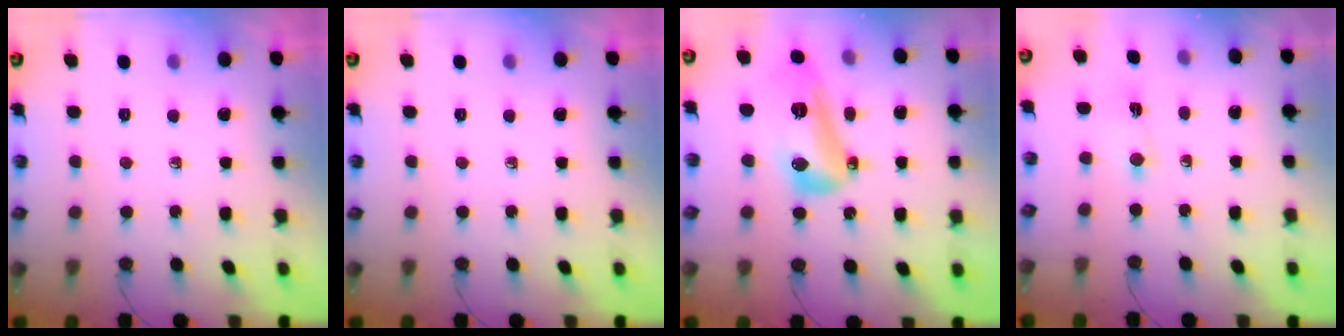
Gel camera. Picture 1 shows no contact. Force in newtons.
{"total": 0.0}
{"total": 15.2, "press": 15.1, "slide": 2.0}
{"total": 2.8, "press": 1.9, "slide": 2.1}